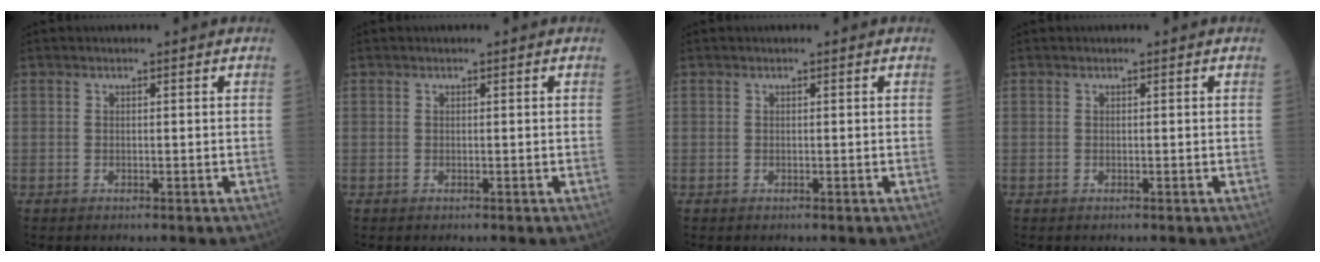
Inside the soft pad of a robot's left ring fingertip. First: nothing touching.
{"total": 0.0}
{"total": 0.0}
{"total": 0.0}